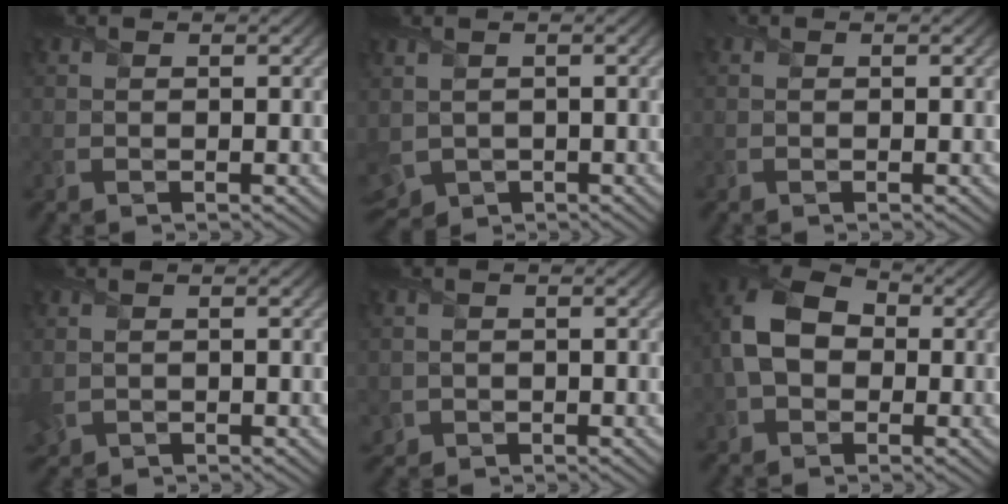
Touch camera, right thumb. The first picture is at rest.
{"total": 4.6, "force": [-1.1, 3.2, 3.1], "torque": [-0.096, -0.024, -0.013]}
{"total": 0.0}
{"total": 1.8, "force": [-0.3, 1.3, 1.2], "torque": [-0.039, -0.007, -0.002]}
{"total": 1.4, "force": [-0.5, 1.3, 0.0], "torque": [0.001, -0.008, -0.011]}
{"total": 8.4, "force": [0.0, 6.2, 5.8], "torque": [-0.137, 0.013, -0.013]}